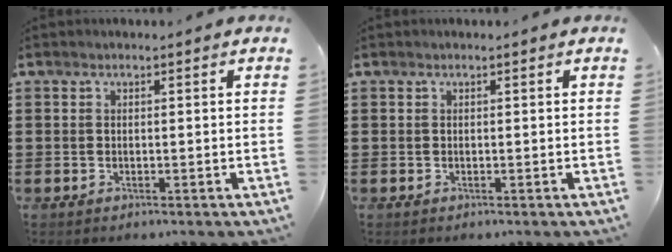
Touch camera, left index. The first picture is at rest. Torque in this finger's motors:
{"motor_torque": [0.00, 0.00, 0.00, 0.00]}